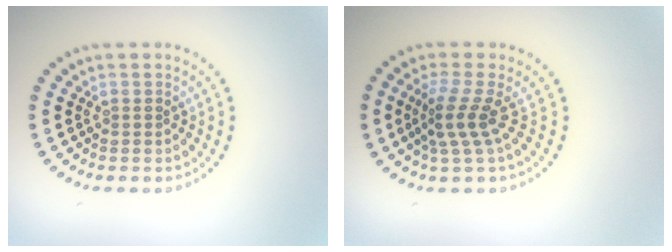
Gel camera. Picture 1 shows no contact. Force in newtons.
{"total": 2.9, "press": 2.0, "slide": 2.1}